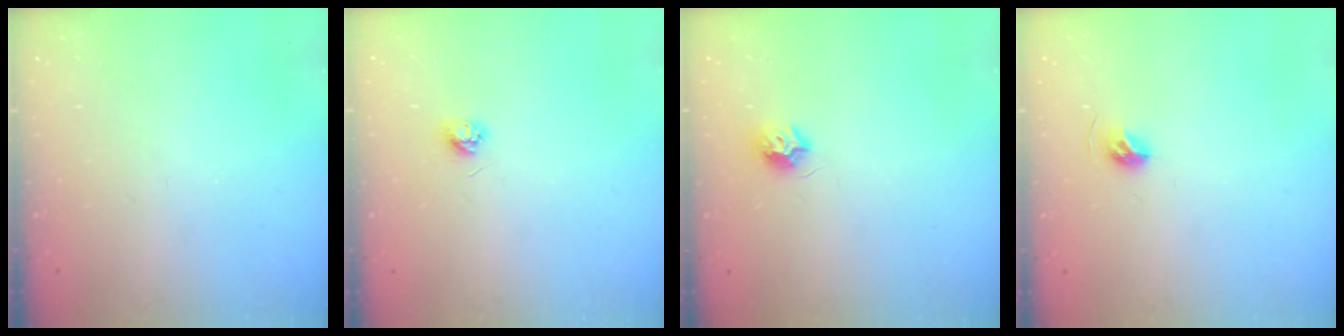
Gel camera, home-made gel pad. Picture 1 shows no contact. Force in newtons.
{"total": 3.2, "press": 3.1, "slide": 0.4}
{"total": 7.6, "press": 7.6, "slide": 0.4}
{"total": 5.4, "press": 5.2, "slide": 1.2}